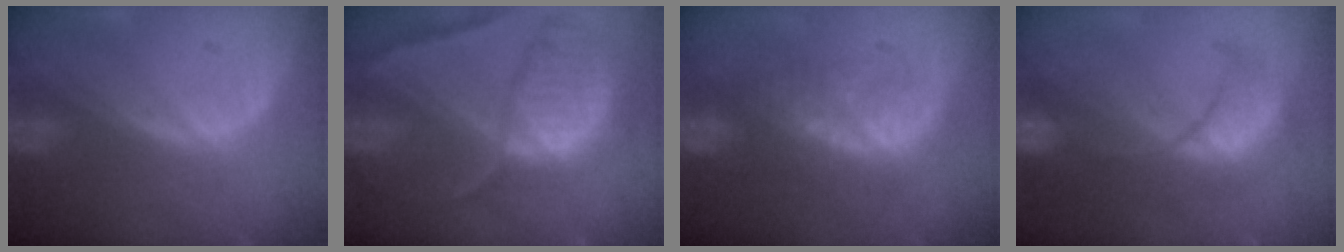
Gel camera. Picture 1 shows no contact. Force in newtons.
{"total": 10.6, "press": 8.8, "slide": 5.9}
{"total": 7.9, "press": 7.4, "slide": 2.6}
{"total": 8.9, "press": 8.5, "slide": 2.6}